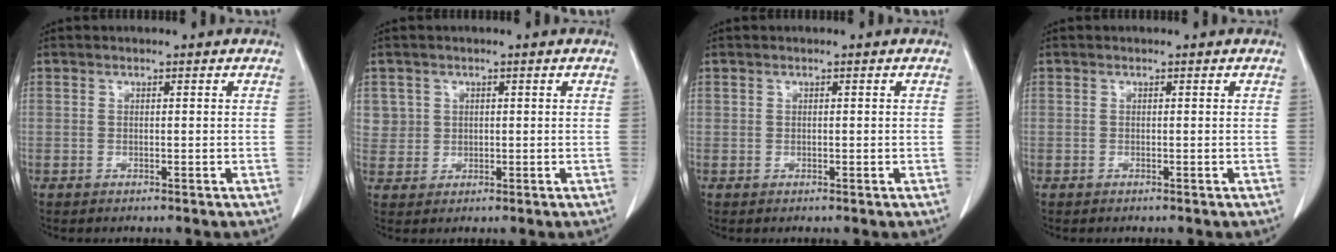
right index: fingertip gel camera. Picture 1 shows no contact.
{"total": 3.2, "force": [1.1, 3.0, -0.2], "torque": [0.023, 0.003, 0.021]}
{"total": 0.0}
{"total": 0.0}